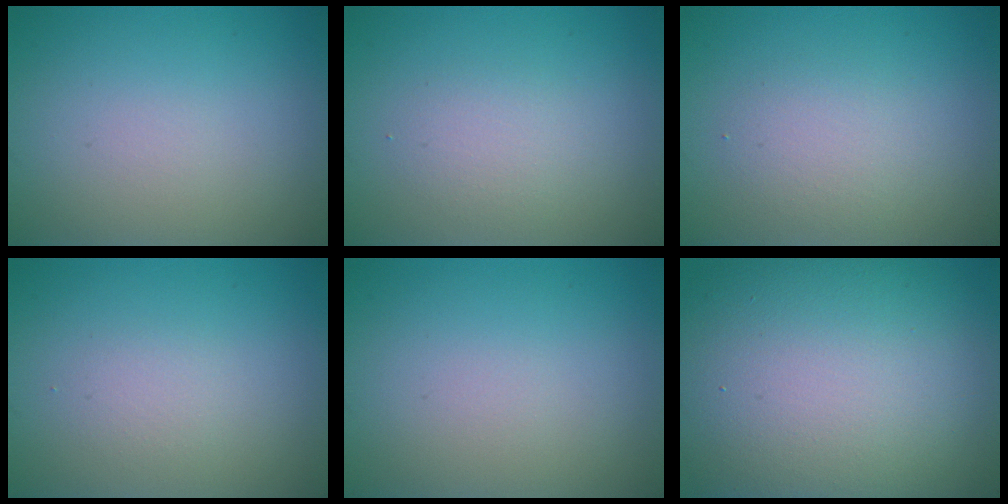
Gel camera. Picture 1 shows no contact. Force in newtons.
{"total": 1.8, "press": 1.8, "slide": 0.0}
{"total": 2.3, "press": 2.3, "slide": 0.1}
{"total": 1.3, "press": 1.3, "slide": 0.0}
{"total": 0.0}
{"total": 16.9, "press": 16.9, "slide": 0.6}